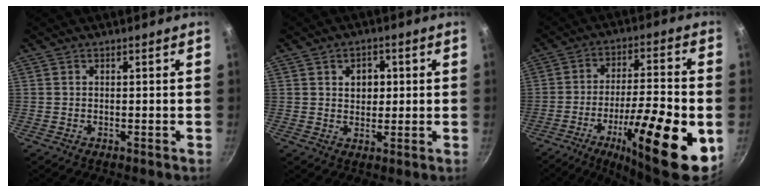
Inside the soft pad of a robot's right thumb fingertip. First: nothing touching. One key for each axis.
{"total": 4.6, "fx": 1.1, "fy": 3.5, "fz": 2.8, "tx": -0.020, "ty": -0.001, "tz": 0.017}
{"total": 22.3, "fx": -7.8, "fy": 5.8, "fz": 20.1, "tx": -0.300, "ty": 0.024, "tz": -0.119}